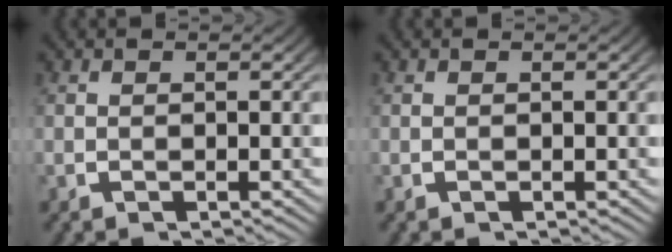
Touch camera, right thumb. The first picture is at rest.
{"total": 0.0}